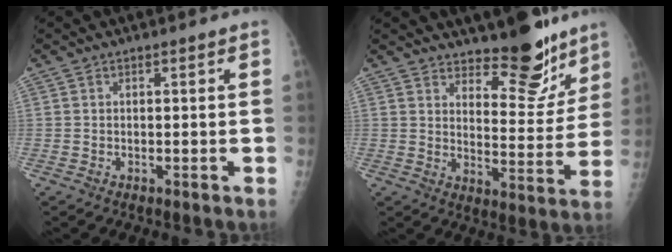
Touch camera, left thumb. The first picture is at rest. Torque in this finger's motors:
{"motor_torque": [-0.04, 0.05, -0.17, -0.43, 0.05]}